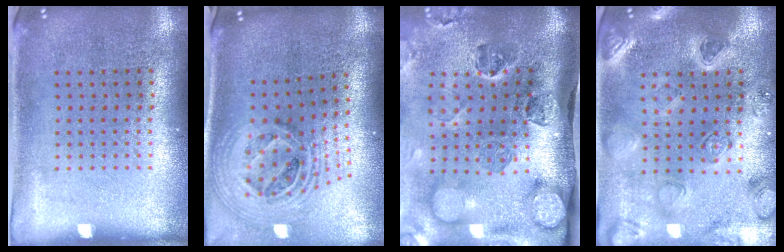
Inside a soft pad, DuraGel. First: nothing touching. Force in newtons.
{"total": 2.3, "press": 1.6, "slide": 1.6}
{"total": 4.9, "press": 3.5, "slide": 3.5}
{"total": 2.2, "press": 2.2, "slide": 0.4}